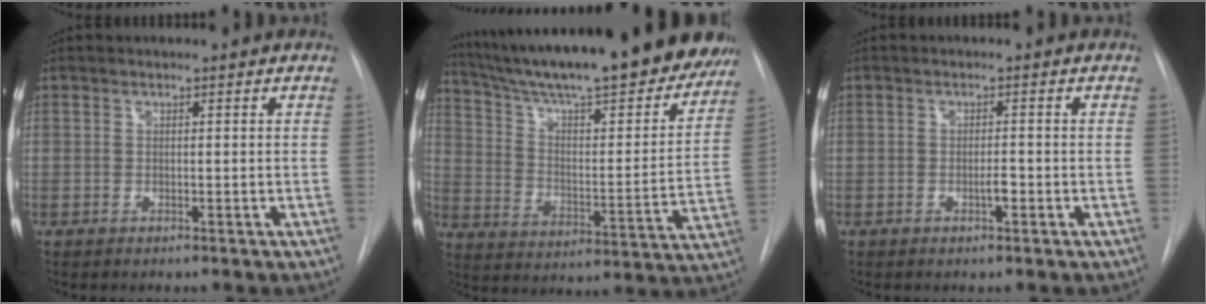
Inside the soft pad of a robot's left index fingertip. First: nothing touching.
{"total": 29.4, "force": [24.8, 4.5, 15.0], "torque": [-0.244, -0.044, 0.343]}
{"total": 1.5, "force": [-1.0, 0.2, 1.1], "torque": [-0.021, -0.005, -0.018]}